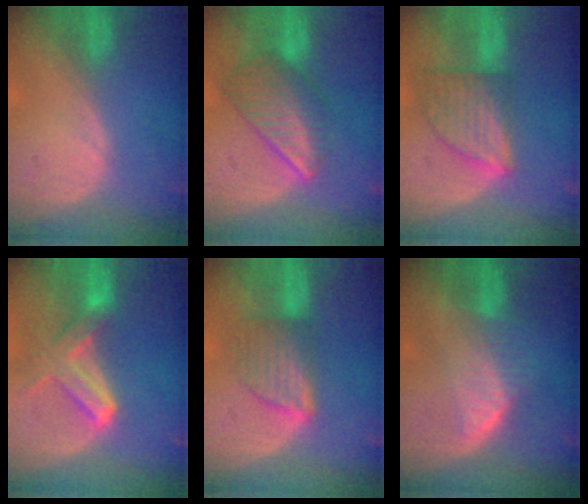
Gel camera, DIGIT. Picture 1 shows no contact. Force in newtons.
{"total": 8.6, "press": 7.6, "slide": 4.0}
{"total": 7.8, "press": 7.1, "slide": 3.3}
{"total": 6.7, "press": 6.6, "slide": 1.3}
{"total": 5.9, "press": 5.7, "slide": 1.5}
{"total": 6.6, "press": 5.8, "slide": 3.1}